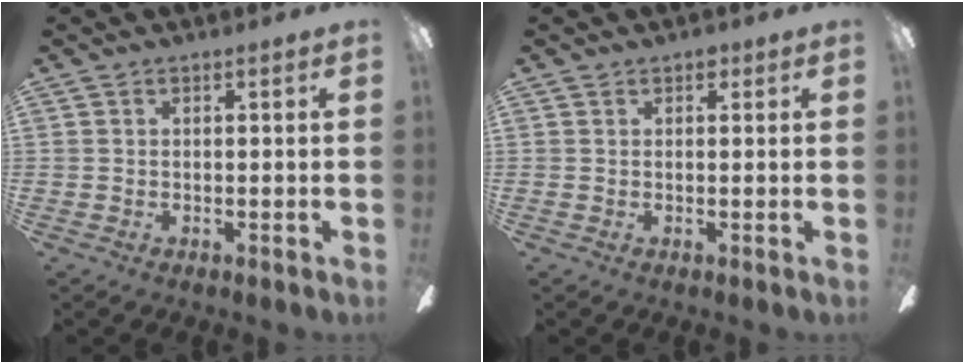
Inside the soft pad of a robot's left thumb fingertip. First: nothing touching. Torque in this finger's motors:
{"motor_torque": [0.10, -0.02, 0.17, -0.03, 0.00]}